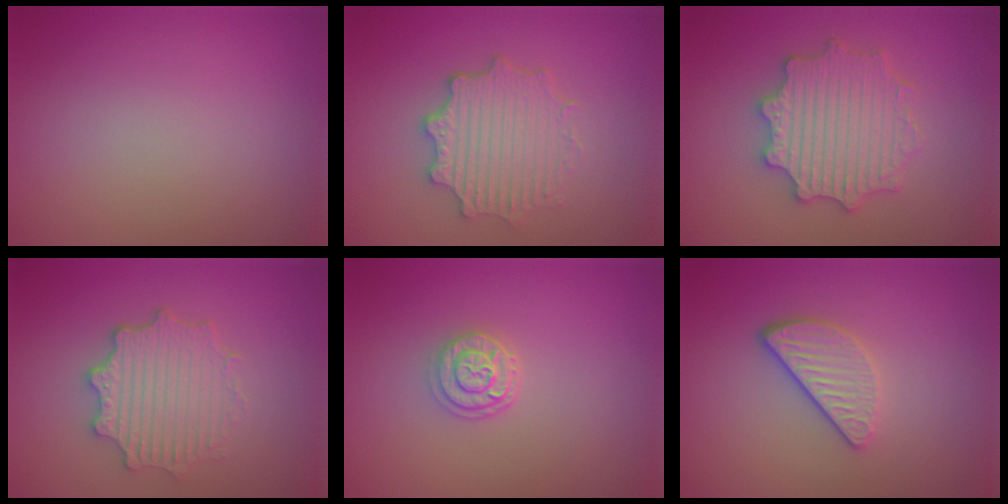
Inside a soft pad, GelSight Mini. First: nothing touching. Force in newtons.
{"total": 4.4, "press": 3.6, "slide": 2.5}
{"total": 5.6, "press": 5.5, "slide": 1.0}
{"total": 4.4, "press": 3.7, "slide": 2.5}
{"total": 2.6, "press": 2.2, "slide": 1.5}
{"total": 3.3, "press": 2.7, "slide": 1.9}